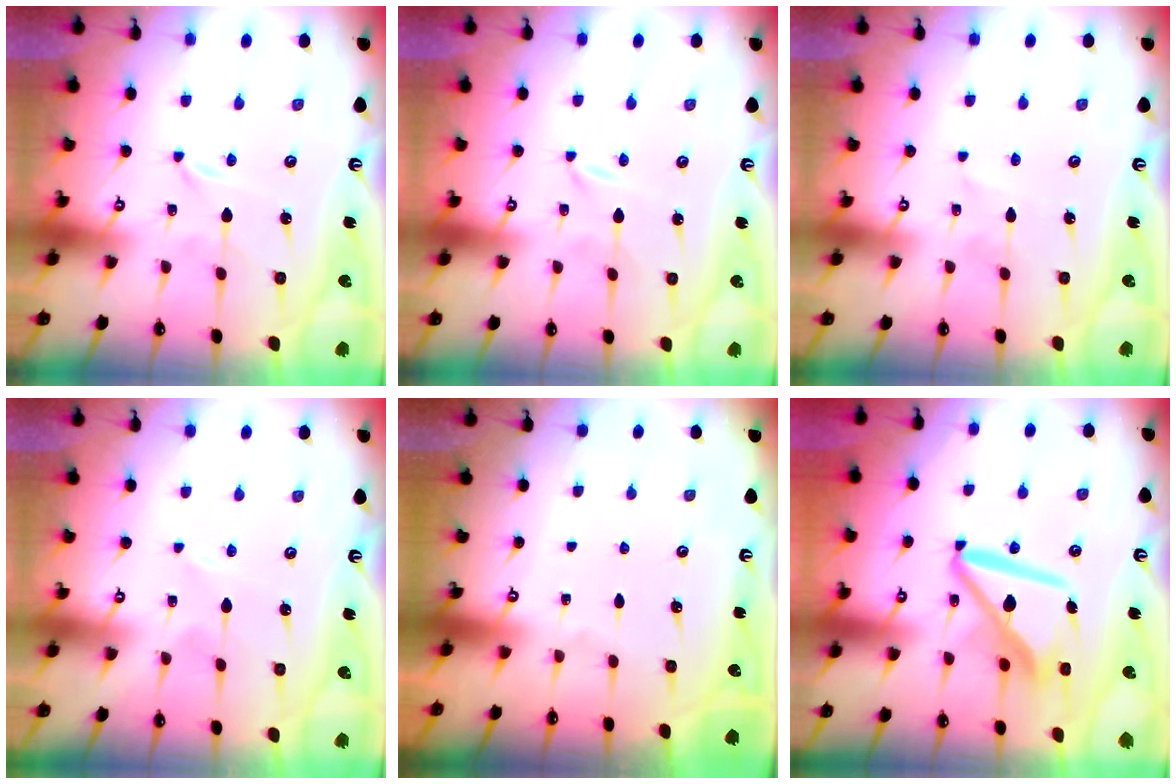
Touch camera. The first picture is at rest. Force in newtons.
{"total": 0.0}
{"total": 1.5, "press": 1.5, "slide": 0.1}
{"total": 2.1, "press": 2.1, "slide": 0.2}
{"total": 0.0}
{"total": 13.2, "press": 13.1, "slide": 1.7}